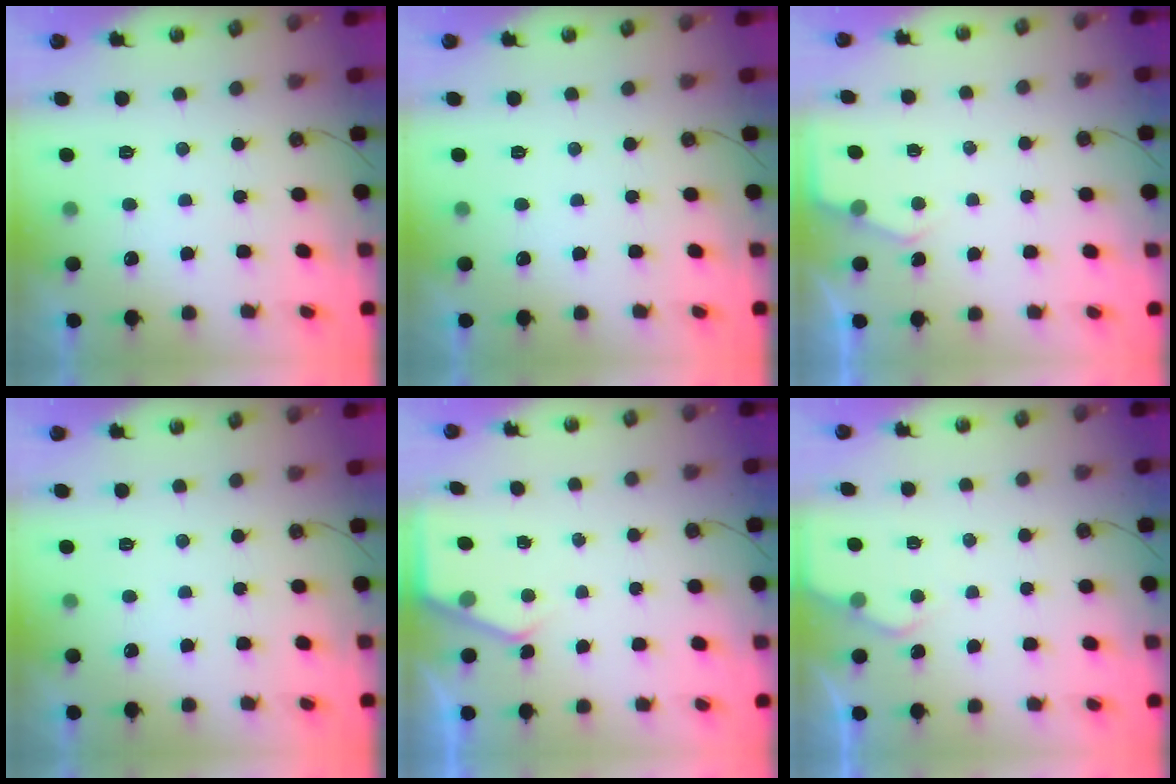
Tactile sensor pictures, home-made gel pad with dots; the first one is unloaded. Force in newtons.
{"total": 0.0}
{"total": 3.7, "press": 3.7, "slide": 0.5}
{"total": 0.0}
{"total": 2.2, "press": 2.2, "slide": 0.3}
{"total": 4.0, "press": 4.0, "slide": 0.5}